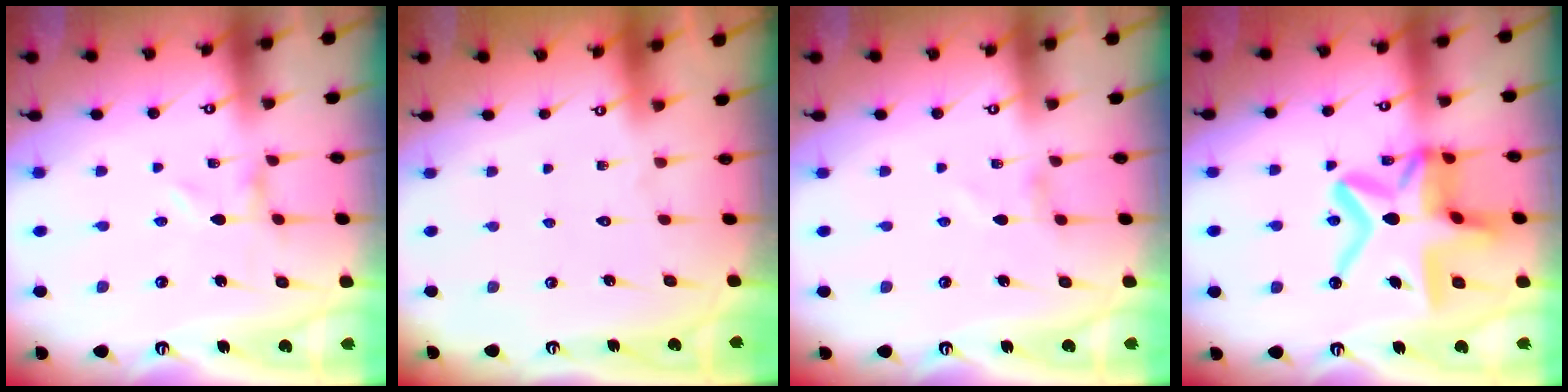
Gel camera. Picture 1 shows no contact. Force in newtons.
{"total": 1.6, "press": 1.5, "slide": 0.1}
{"total": 0.6, "press": 0.6, "slide": 0.2}
{"total": 21.1, "press": 21.0, "slide": 1.9}